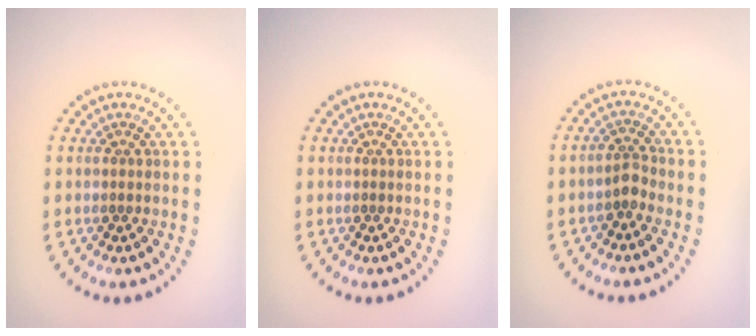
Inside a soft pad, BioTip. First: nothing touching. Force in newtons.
{"total": 0.0}
{"total": 1.6, "press": 1.3, "slide": 1.0}